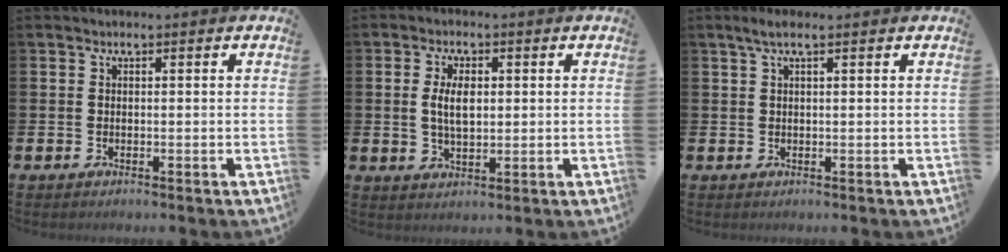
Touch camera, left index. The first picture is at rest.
{"total": 4.5, "force": [1.0, 2.3, 3.7], "torque": [-0.052, -0.001, 0.011]}
{"total": 1.9, "force": [1.2, 0.1, 1.5], "torque": [-0.031, 0.005, 0.020]}